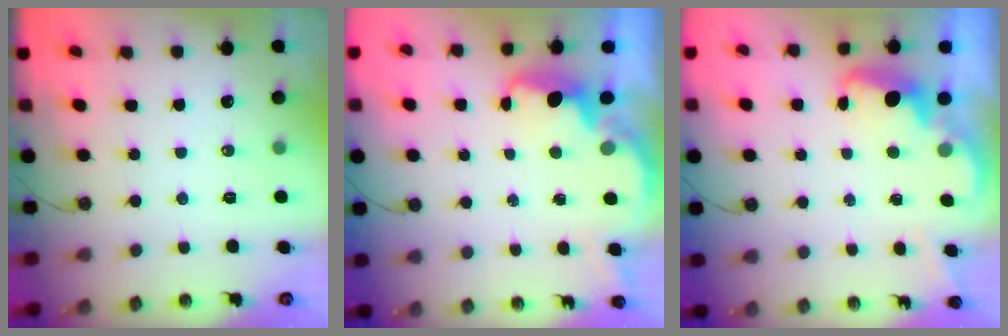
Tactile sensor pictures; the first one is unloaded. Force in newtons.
{"total": 2.0, "press": 1.8, "slide": 0.8}
{"total": 2.6, "press": 2.4, "slide": 0.8}